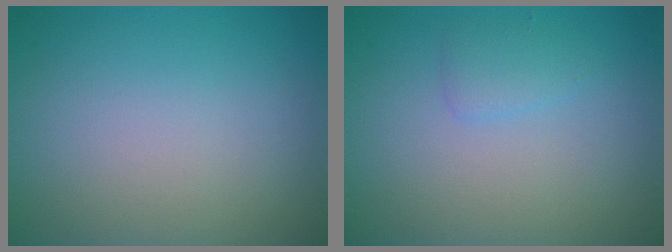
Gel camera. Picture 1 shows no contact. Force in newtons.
{"total": 1.2, "press": 1.2, "slide": 0.1}